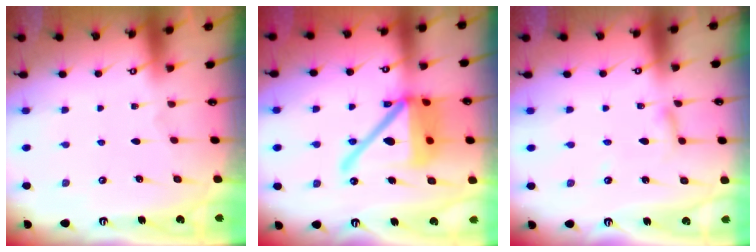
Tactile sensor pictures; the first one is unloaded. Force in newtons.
{"total": 20.5, "press": 20.4, "slide": 2.5}
{"total": 2.6, "press": 2.6, "slide": 0.2}